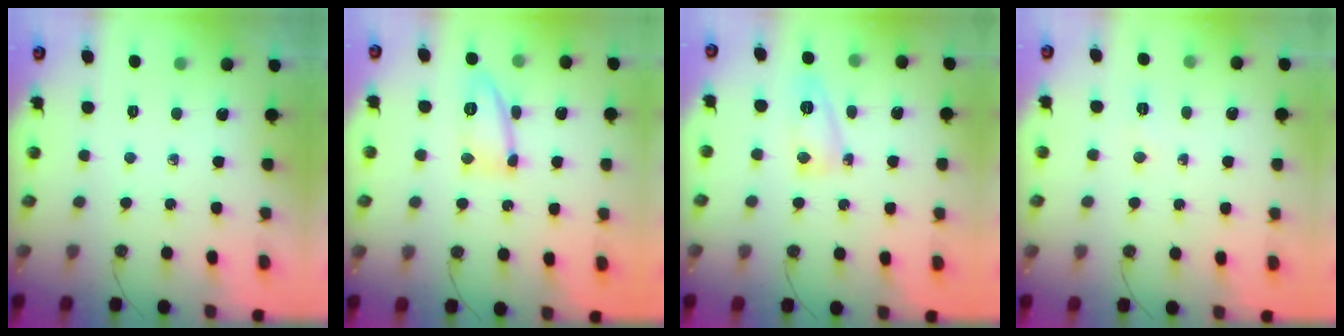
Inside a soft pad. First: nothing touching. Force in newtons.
{"total": 12.5, "press": 12.5, "slide": 1.0}
{"total": 6.7, "press": 6.6, "slide": 0.8}
{"total": 3.4, "press": 3.4, "slide": 0.6}